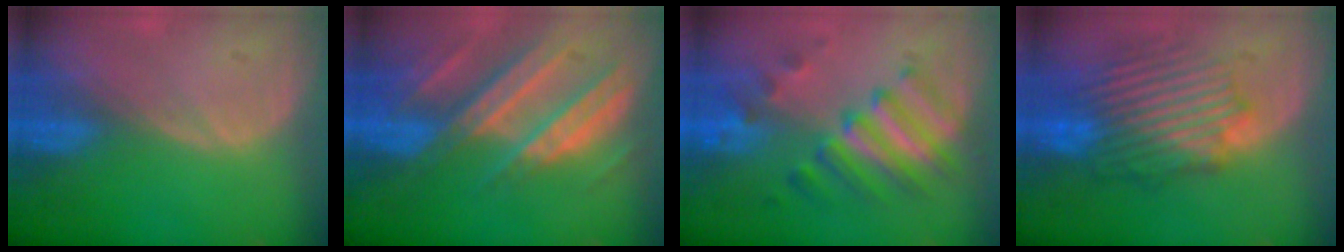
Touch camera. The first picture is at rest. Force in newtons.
{"total": 10.5, "press": 9.3, "slide": 4.9}
{"total": 7.7, "press": 7.7, "slide": 1.0}
{"total": 9.6, "press": 9.4, "slide": 2.2}